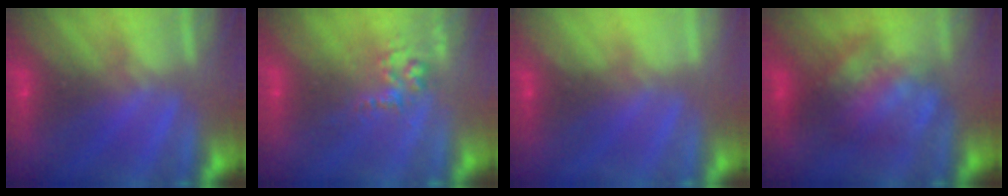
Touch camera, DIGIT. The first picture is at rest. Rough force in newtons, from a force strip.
{"total": 2.8}
{"total": 2.3}
{"total": 3.7}